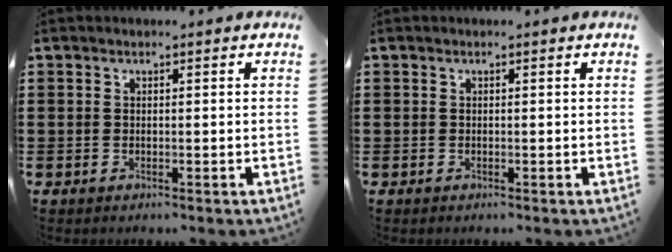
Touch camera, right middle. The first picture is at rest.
{"total": 0.0}